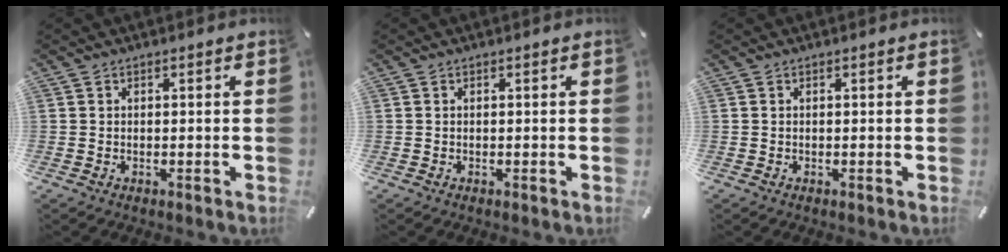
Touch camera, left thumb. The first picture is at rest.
{"total": 0.0}
{"total": 0.0}